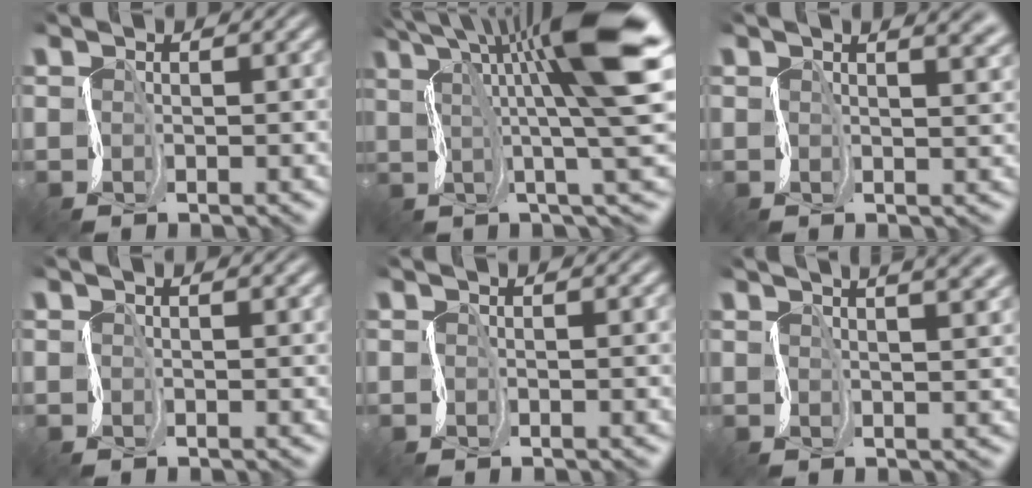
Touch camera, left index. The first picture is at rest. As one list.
[{"total": 12.7, "force": [4.3, 2.1, 11.7], "torque": [-0.179, 0.008, 0.069]}, {"total": 5.0, "force": [2.8, 2.1, 3.6], "torque": [-0.025, 0.025, 0.009]}, {"total": 0.8, "force": [0.4, 0.1, 0.7], "torque": [-0.011, 0.005, 0.004]}, {"total": 1.0, "force": [0.2, 0.2, 1.0], "torque": [-0.012, 0.004, 0.000]}, {"total": 9.5, "force": [5.5, 4.0, 6.6], "torque": [-0.037, 0.052, 0.039]}]